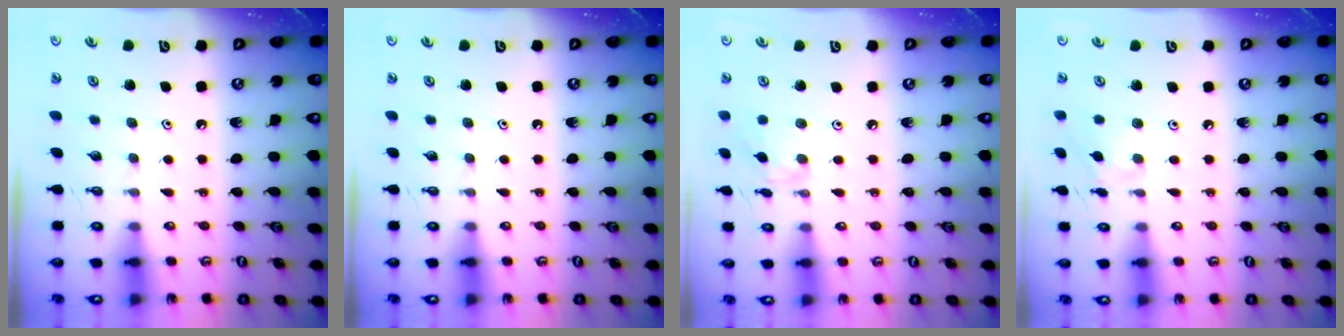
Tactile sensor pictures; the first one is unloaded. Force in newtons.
{"total": 0.0}
{"total": 2.4, "press": 2.4, "slide": 0.5}
{"total": 3.3, "press": 3.2, "slide": 0.7}